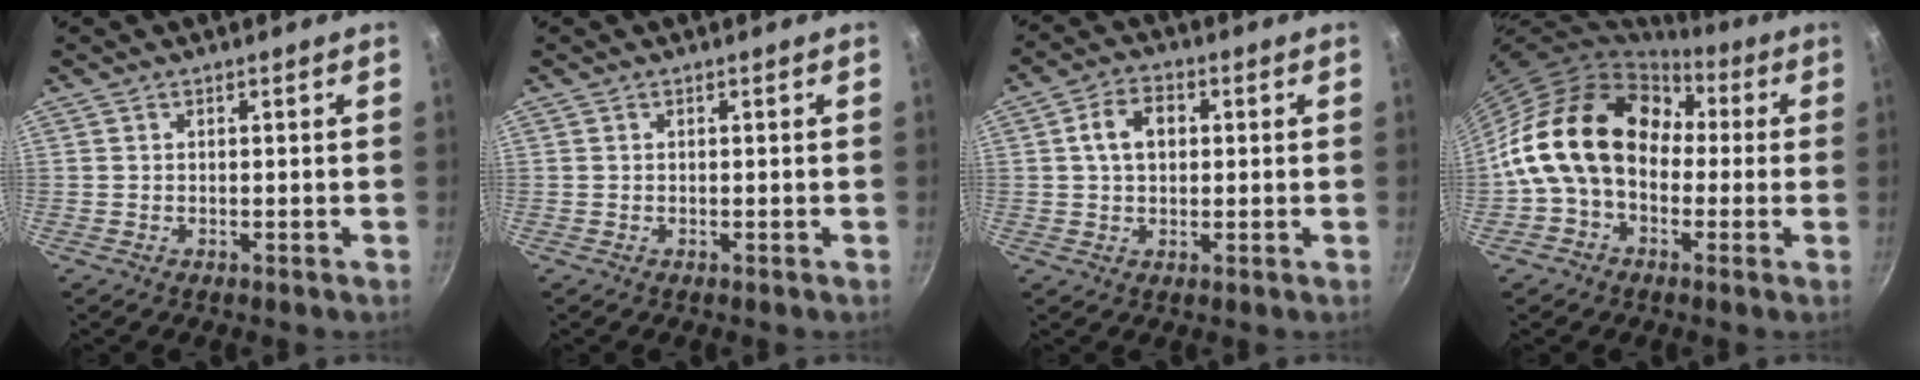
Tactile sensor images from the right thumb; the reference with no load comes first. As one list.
[{"total": 0.0}, {"total": 6.9, "force": [1.2, 4.8, 4.8], "torque": [-0.067, 0.012, 0.014]}, {"total": 20.4, "force": [1.6, 15.2, 13.5], "torque": [-0.212, 0.052, 0.017]}]